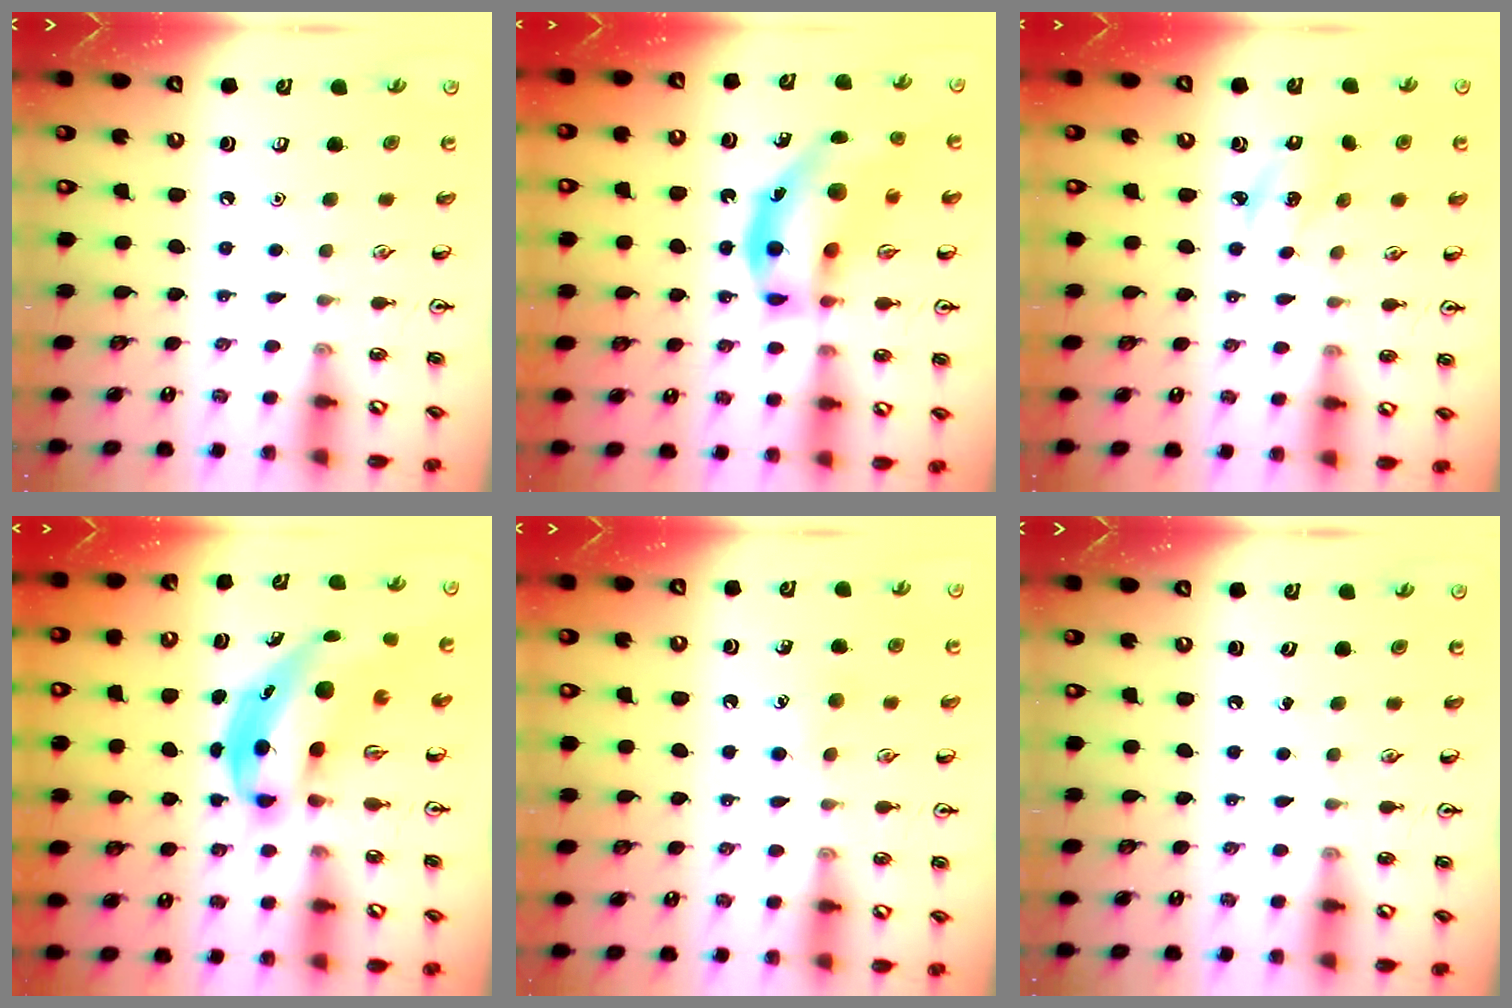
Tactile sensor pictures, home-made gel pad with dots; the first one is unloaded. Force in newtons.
{"total": 17.6, "press": 17.2, "slide": 3.8}
{"total": 3.0, "press": 3.0, "slide": 0.5}
{"total": 6.7, "press": 6.6, "slide": 1.2}
{"total": 5.2, "press": 4.9, "slide": 1.5}
{"total": 0.0}